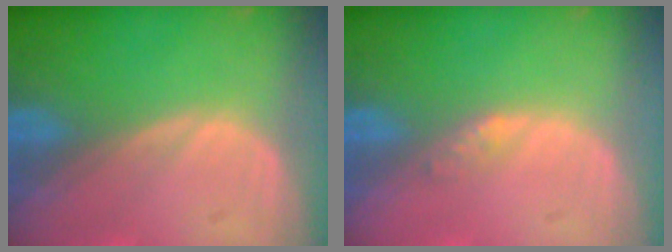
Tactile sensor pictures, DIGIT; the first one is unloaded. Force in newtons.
{"total": 1.2, "press": 1.2, "slide": 0.1}